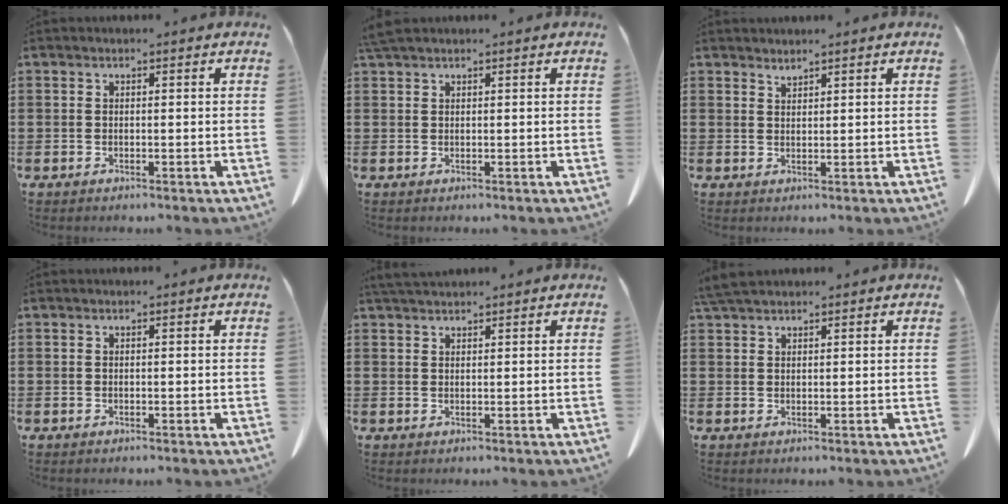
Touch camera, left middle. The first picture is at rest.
{"total": 1.7, "force": [1.4, 0.1, 0.9], "torque": [-0.022, -0.002, 0.028]}
{"total": 1.4, "force": [1.4, -0.1, 0.0], "torque": [-0.004, -0.004, 0.030]}
{"total": 0.0}
{"total": 1.9, "force": [1.8, 0.3, 0.6], "torque": [-0.017, -0.001, 0.037]}
{"total": 3.1, "force": [2.7, 0.5, 1.4], "torque": [-0.037, -0.001, 0.054]}